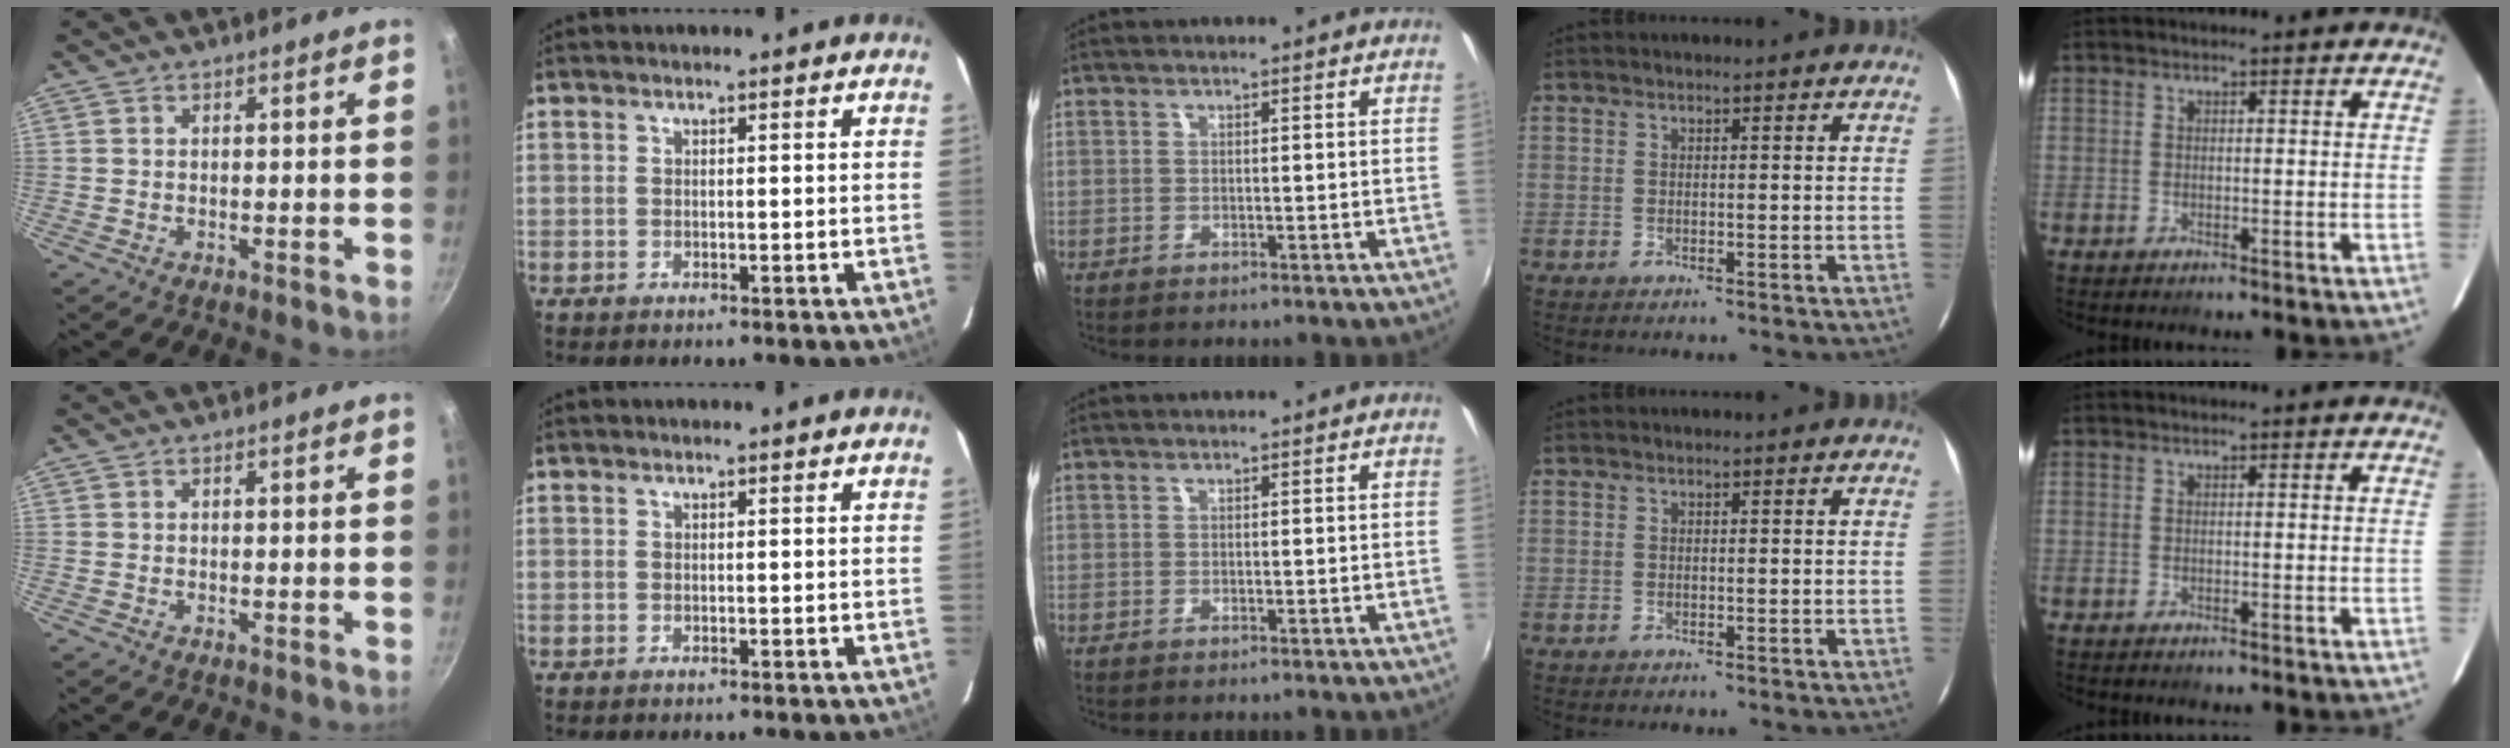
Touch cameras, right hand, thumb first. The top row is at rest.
{}